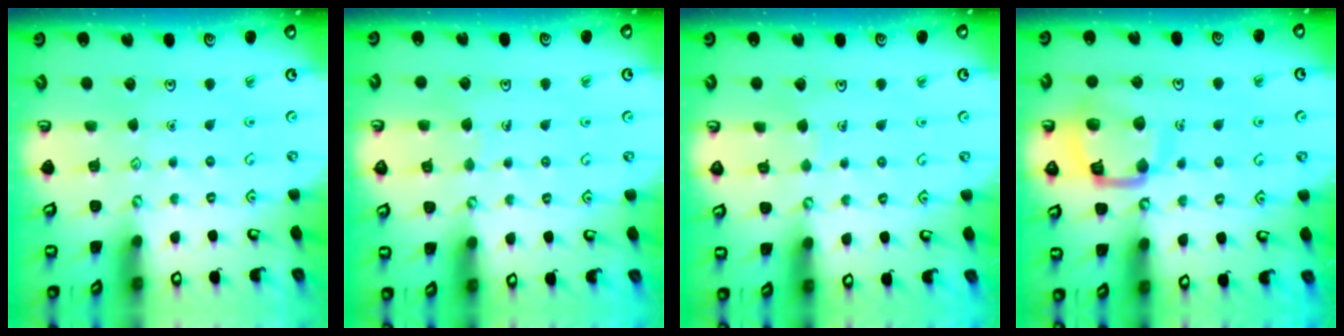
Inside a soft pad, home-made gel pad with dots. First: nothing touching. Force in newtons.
{"total": 3.3, "press": 3.3, "slide": 0.2}
{"total": 2.2, "press": 2.2, "slide": 0.1}
{"total": 13.7, "press": 13.7, "slide": 1.4}